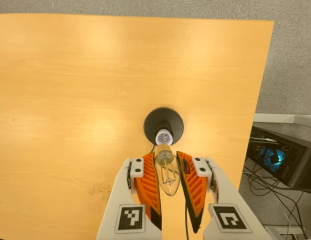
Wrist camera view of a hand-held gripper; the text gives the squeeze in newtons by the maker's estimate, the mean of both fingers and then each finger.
{"total": 19.0, "left": 20.9, "right": 17.1}